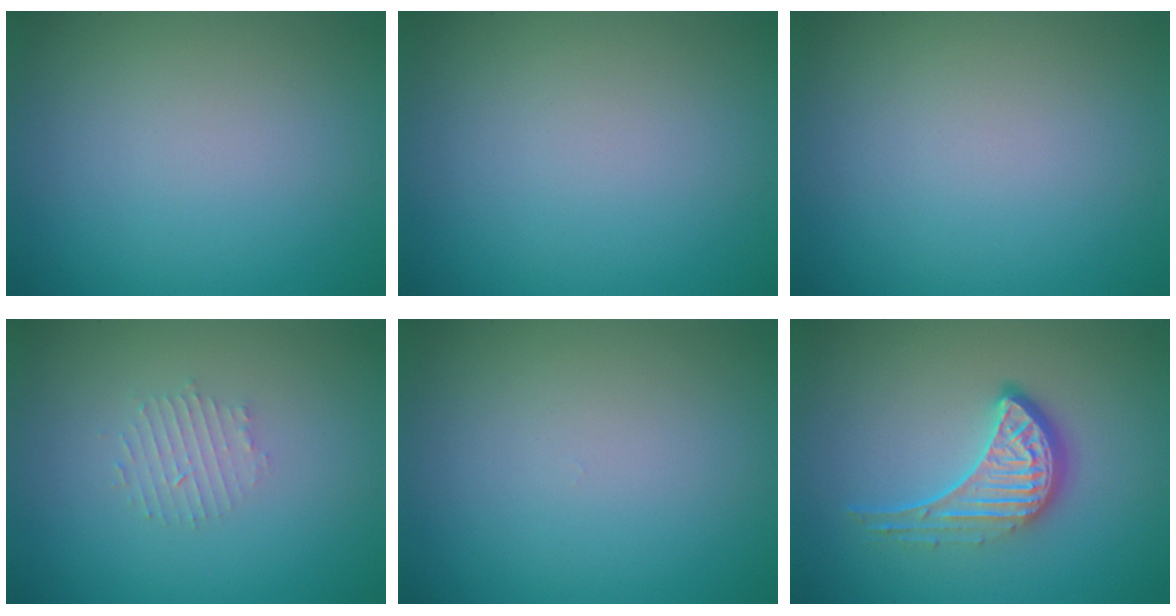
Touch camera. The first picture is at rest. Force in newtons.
{"total": 0.0}
{"total": 0.0}
{"total": 1.6, "press": 1.5, "slide": 0.3}
{"total": 0.0}
{"total": 4.6, "press": 3.3, "slide": 3.2}